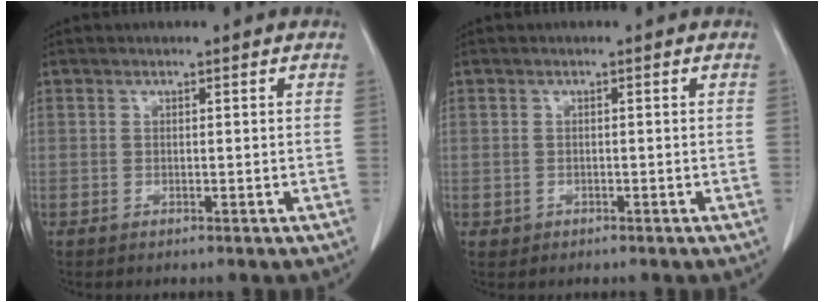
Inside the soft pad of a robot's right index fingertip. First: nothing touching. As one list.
[{"total": 1.0, "force": [-0.4, 0.9, -0.1], "torque": [0.000, 0.004, -0.004]}]